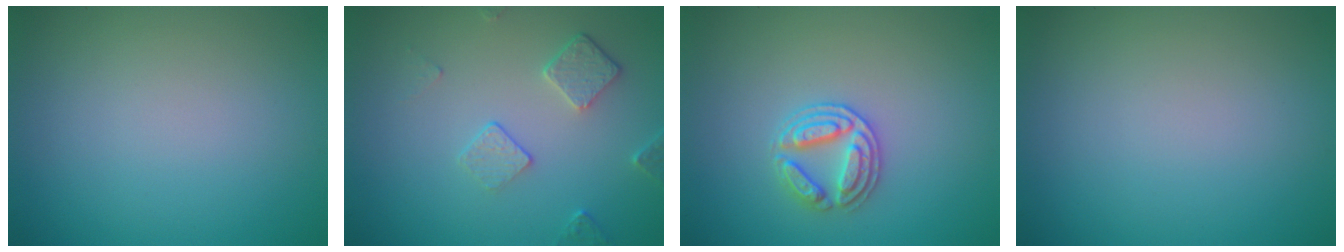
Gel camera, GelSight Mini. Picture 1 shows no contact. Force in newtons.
{"total": 2.3, "press": 1.6, "slide": 1.6}
{"total": 2.7, "press": 2.6, "slide": 0.7}
{"total": 0.0}